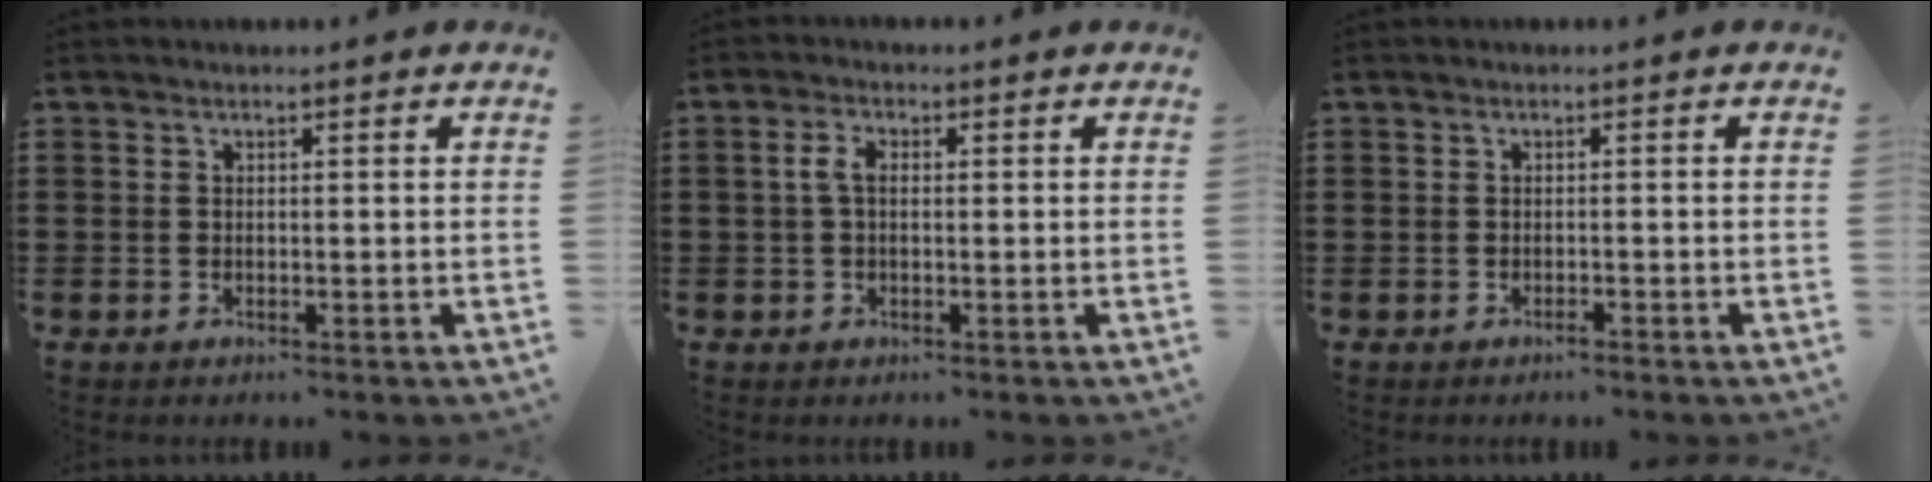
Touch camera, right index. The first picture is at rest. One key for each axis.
{"total": 2.9, "fx": 0.2, "fy": 1.5, "fz": 2.5, "tx": -0.058, "ty": 0.005, "tz": -0.001}
{"total": 0.7, "fx": -0.7, "fy": 0.1, "fz": 0.1, "tx": -0.003, "ty": 0.000, "tz": -0.014}